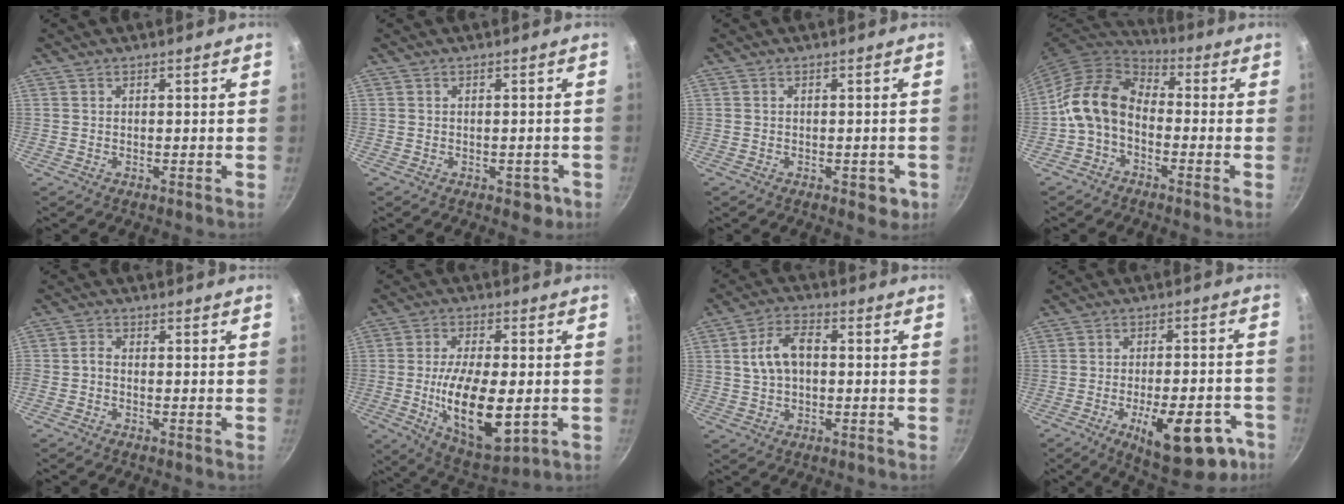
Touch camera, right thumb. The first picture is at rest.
{"total": 2.5, "force": [-1.2, 1.7, 1.3], "torque": [0.001, 0.007, -0.012]}
{"total": 2.9, "force": [-1.2, 1.6, 2.0], "torque": [-0.009, 0.003, -0.012]}
{"total": 11.7, "force": [-2.5, 7.8, 8.3], "torque": [-0.151, 0.049, -0.064]}
{"total": 1.9, "force": [-0.9, 0.9, 1.4], "torque": [-0.030, 0.004, -0.025]}
{"total": 16.8, "force": [-2.9, 7.5, 14.7], "torque": [-0.244, -0.009, -0.035]}
{"total": 7.8, "force": [0.7, 4.7, 6.2], "torque": [-0.115, 0.021, 0.009]}
{"total": 16.9, "force": [-8.0, 6.6, 13.4], "torque": [-0.160, 0.035, -0.103]}